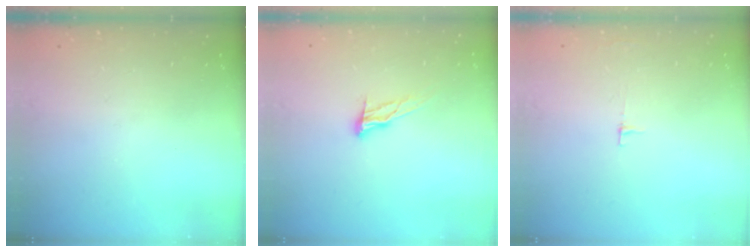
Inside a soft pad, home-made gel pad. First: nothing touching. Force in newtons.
{"total": 9.2, "press": 8.9, "slide": 2.5}
{"total": 3.3, "press": 3.3, "slide": 0.4}